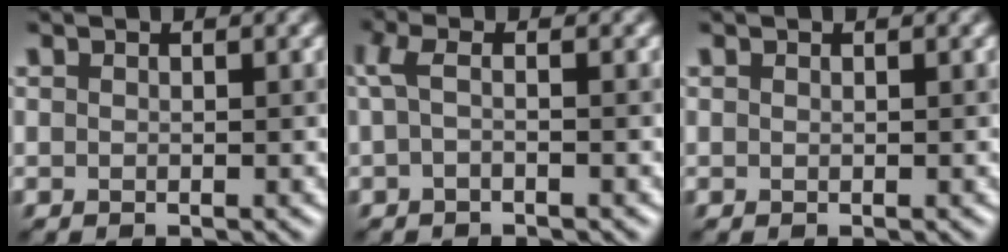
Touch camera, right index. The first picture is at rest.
{"total": 2.0, "force": [0.0, 0.4, 2.0], "torque": [-0.046, 0.002, -0.005]}
{"total": 0.0}